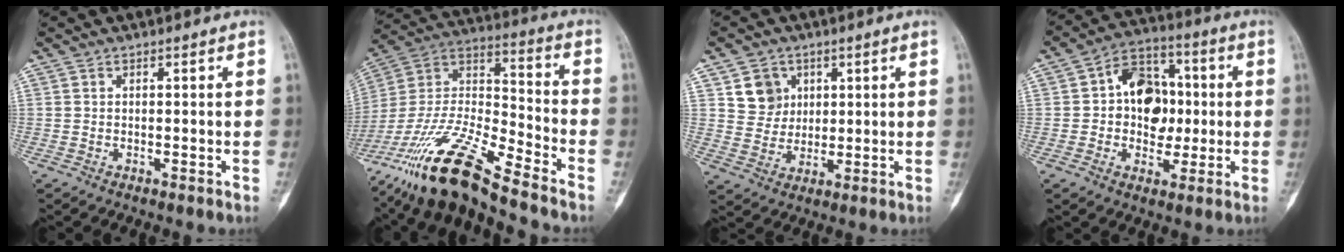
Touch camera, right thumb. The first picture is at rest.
{"total": 21.0, "force": [-16.0, 3.1, 13.2], "torque": [-0.285, 0.049, -0.305]}
{"total": 6.5, "force": [2.7, 5.7, 1.7], "torque": [-0.003, -0.012, 0.051]}
{"total": 12.5, "force": [0.5, 9.3, 8.3], "torque": [-0.080, 0.022, 0.000]}